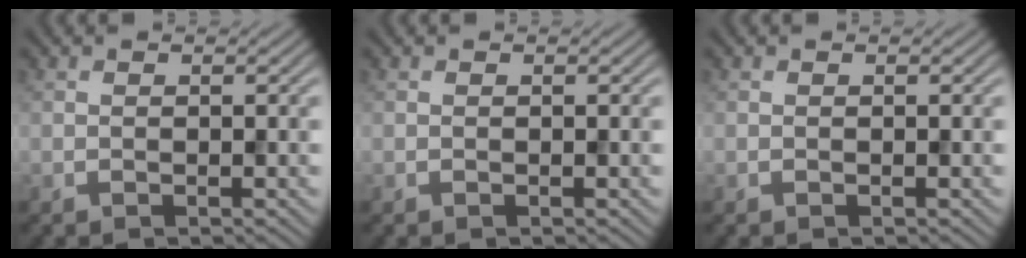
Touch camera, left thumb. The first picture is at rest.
{"total": 0.0}
{"total": 0.0}